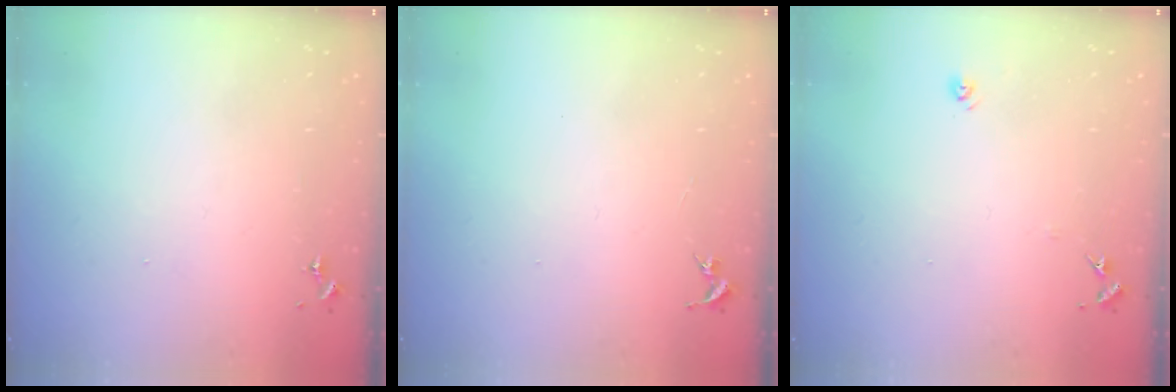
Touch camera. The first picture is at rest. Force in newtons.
{"total": 0.0}
{"total": 5.9, "press": 5.9, "slide": 0.5}